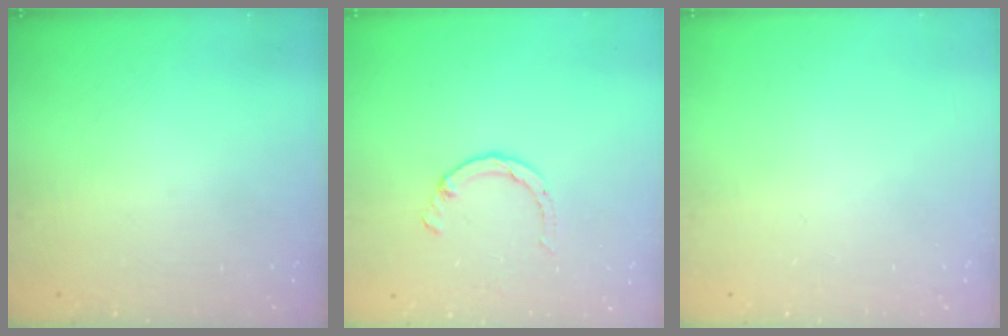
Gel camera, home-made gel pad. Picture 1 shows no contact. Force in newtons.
{"total": 2.6, "press": 2.6, "slide": 0.4}
{"total": 0.0}